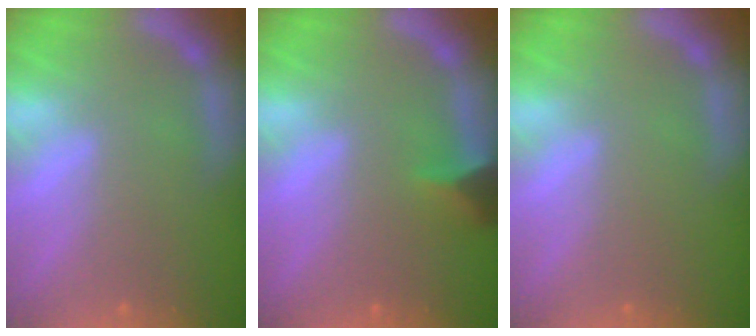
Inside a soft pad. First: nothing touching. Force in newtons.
{"total": 2.4}
{"total": 0.0}